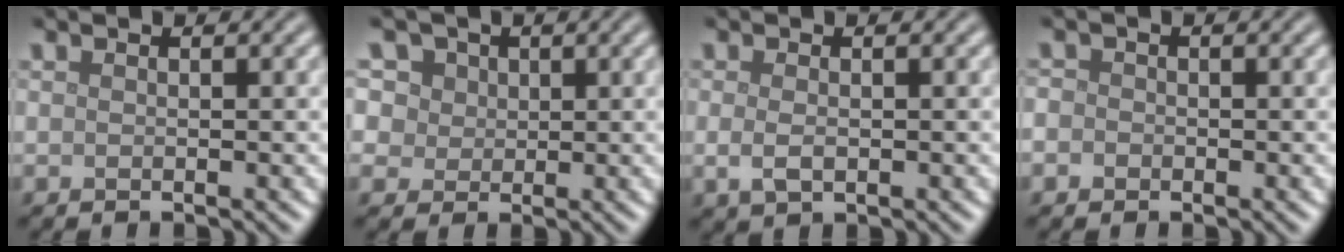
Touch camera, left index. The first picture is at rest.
{"total": 9.4, "force": [5.0, 6.8, 4.2], "torque": [-0.083, 0.029, 0.058]}
{"total": 1.7, "force": [-0.2, 0.9, 1.4], "torque": [-0.032, -0.005, -0.003]}
{"total": 1.5, "force": [-0.3, 1.4, 0.5], "torque": [0.004, 0.005, -0.014]}